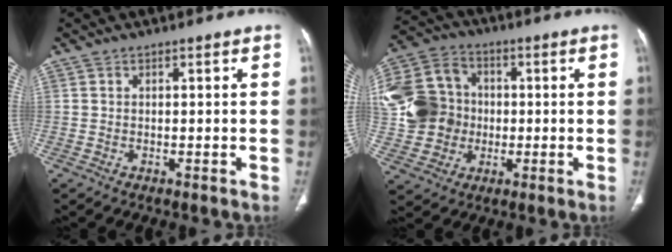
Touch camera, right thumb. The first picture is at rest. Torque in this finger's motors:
{"motor_torque": [-0.32, 0.62, 0.51, 0.66, 0.10]}